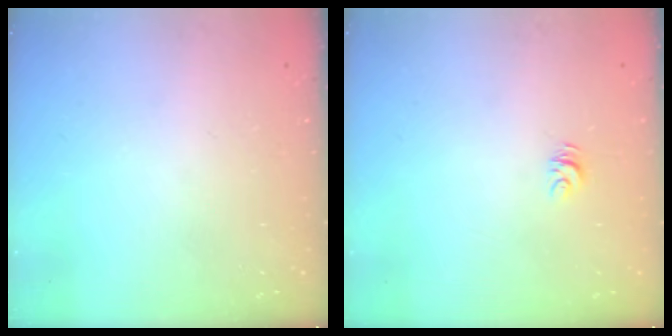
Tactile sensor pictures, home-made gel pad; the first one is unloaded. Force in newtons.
{"total": 3.9, "press": 3.9, "slide": 0.3}